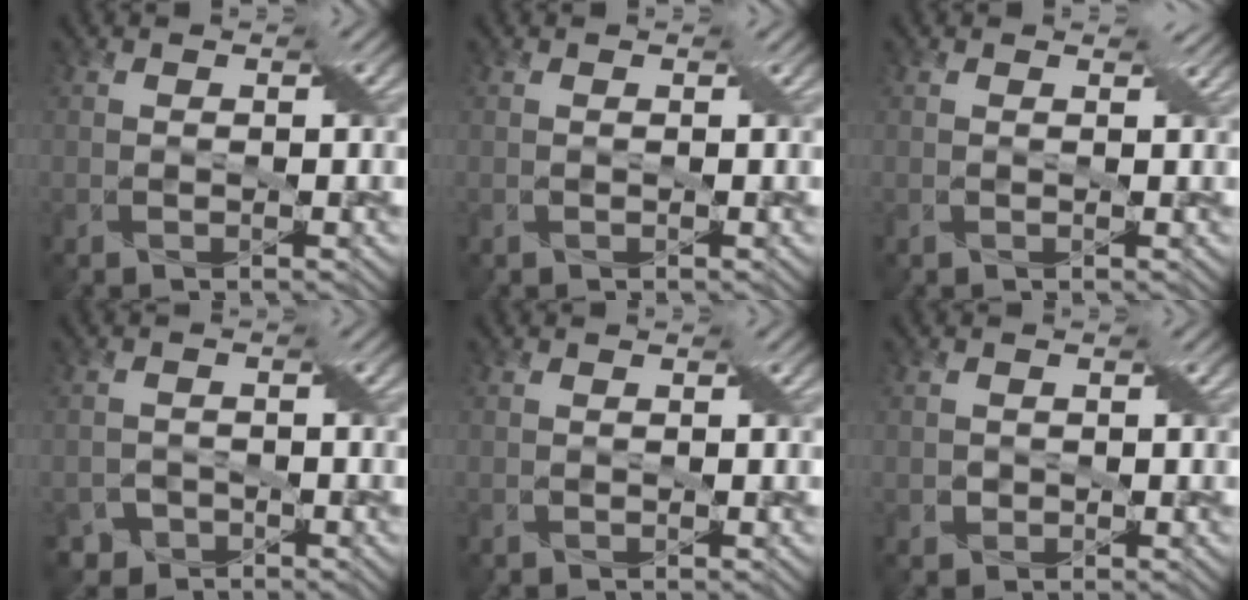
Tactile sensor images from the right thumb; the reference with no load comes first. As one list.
[{"total": 0.0}, {"total": 0.6, "force": [0.5, 0.1, 0.2], "torque": [-0.007, -0.002, 0.011]}, {"total": 2.5, "force": [-2.1, 1.4, 0.1], "torque": [-0.001, 0.002, -0.039]}, {"total": 0.0}, {"total": 1.1, "force": [-0.2, 1.0, 0.1], "torque": [-0.006, -0.004, -0.005]}]